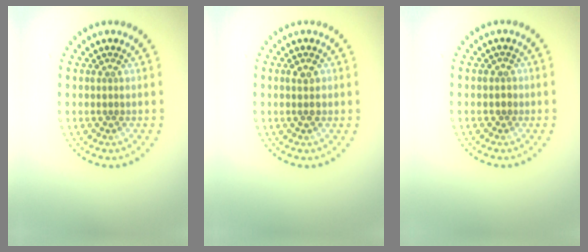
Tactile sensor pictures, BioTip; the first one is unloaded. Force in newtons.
{"total": 1.5, "press": 1.5, "slide": 0.1}
{"total": 0.7, "press": 0.5, "slide": 0.5}